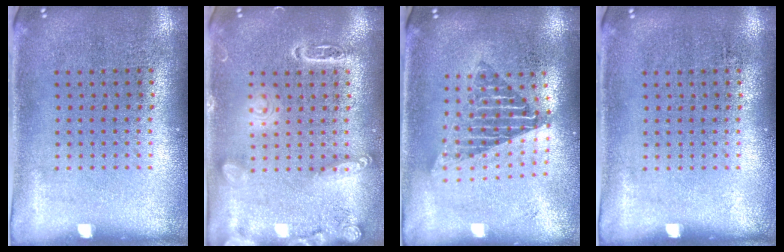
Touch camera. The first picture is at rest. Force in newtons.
{"total": 2.8, "press": 2.8, "slide": 0.2}
{"total": 1.7, "press": 1.4, "slide": 1.0}
{"total": 0.0}